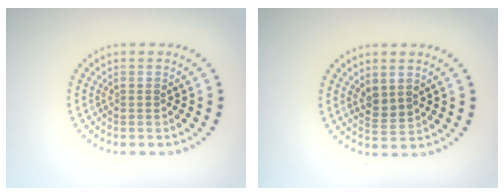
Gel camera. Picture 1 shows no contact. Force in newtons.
{"total": 1.8, "press": 1.6, "slide": 0.9}